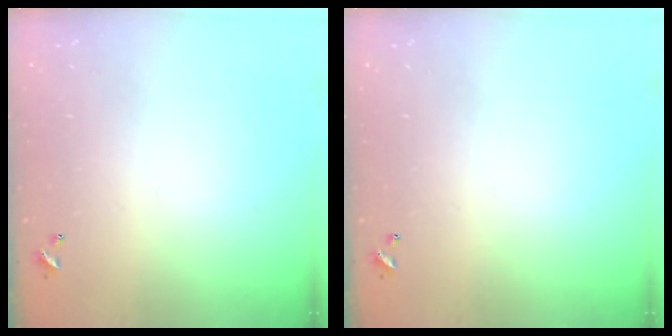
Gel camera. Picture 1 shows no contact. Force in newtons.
{"total": 0.0}